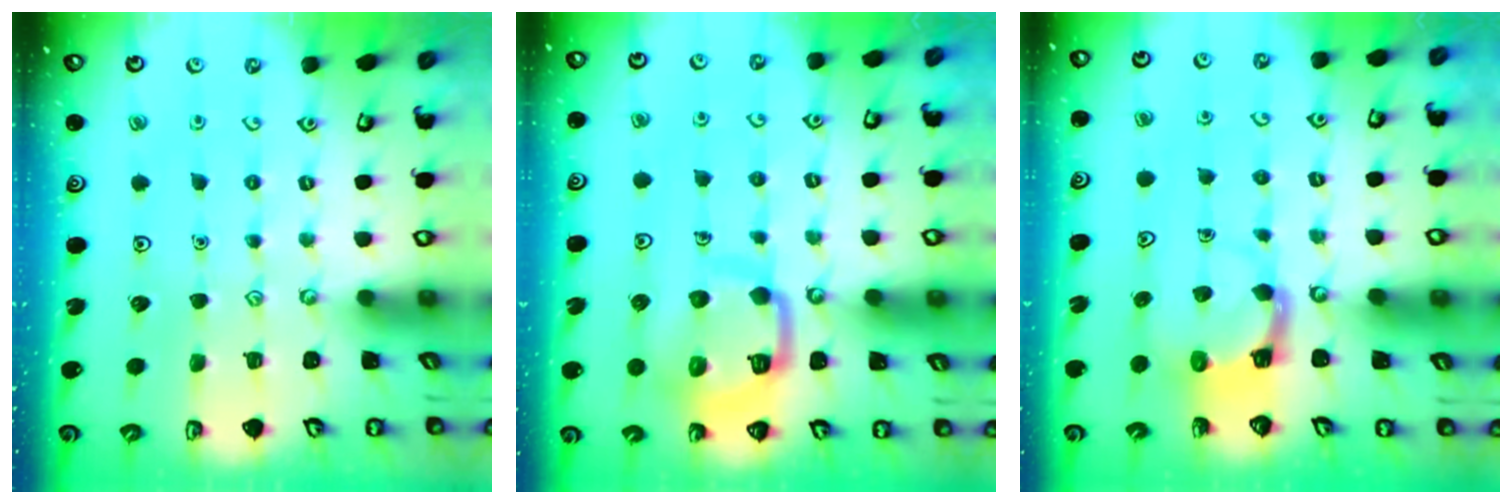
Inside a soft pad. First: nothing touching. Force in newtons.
{"total": 11.7, "press": 11.7, "slide": 1.3}
{"total": 4.4, "press": 4.4, "slide": 0.3}